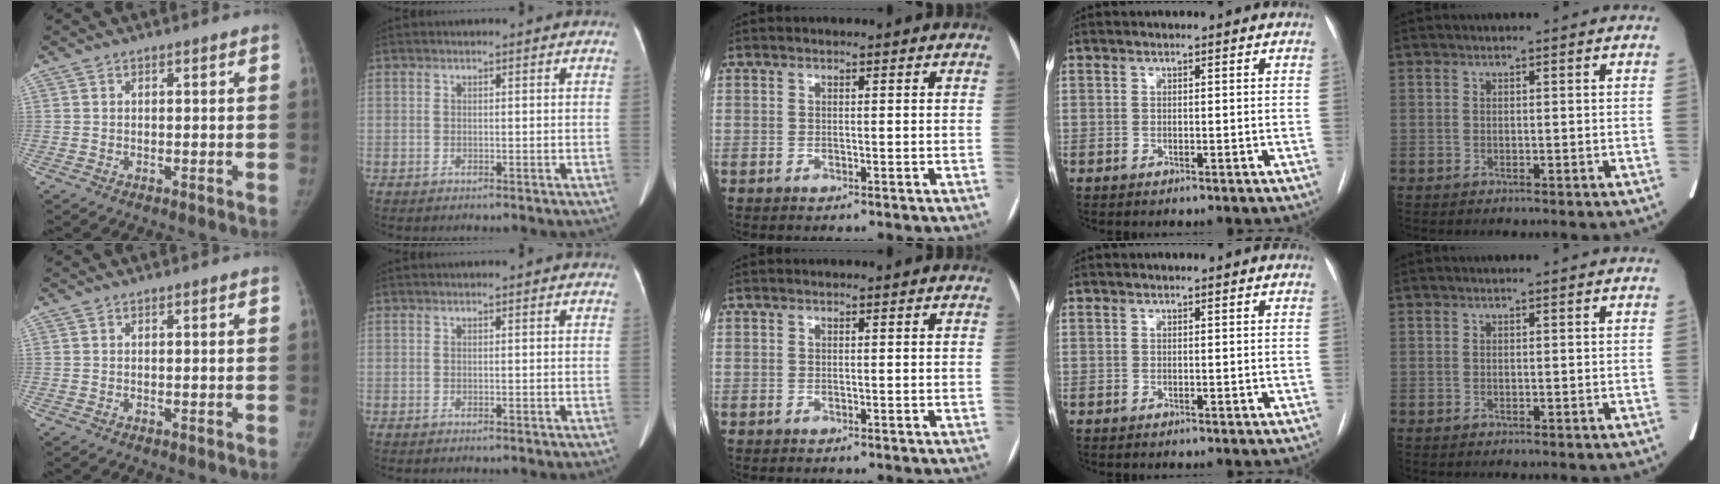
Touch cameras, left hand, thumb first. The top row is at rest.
{}